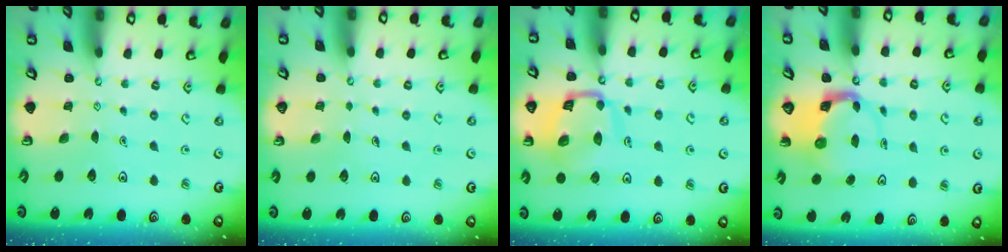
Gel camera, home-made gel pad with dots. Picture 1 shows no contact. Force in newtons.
{"total": 0.8, "press": 0.8, "slide": 0.3}
{"total": 14.5, "press": 14.4, "slide": 1.5}
{"total": 3.9, "press": 3.9, "slide": 0.6}